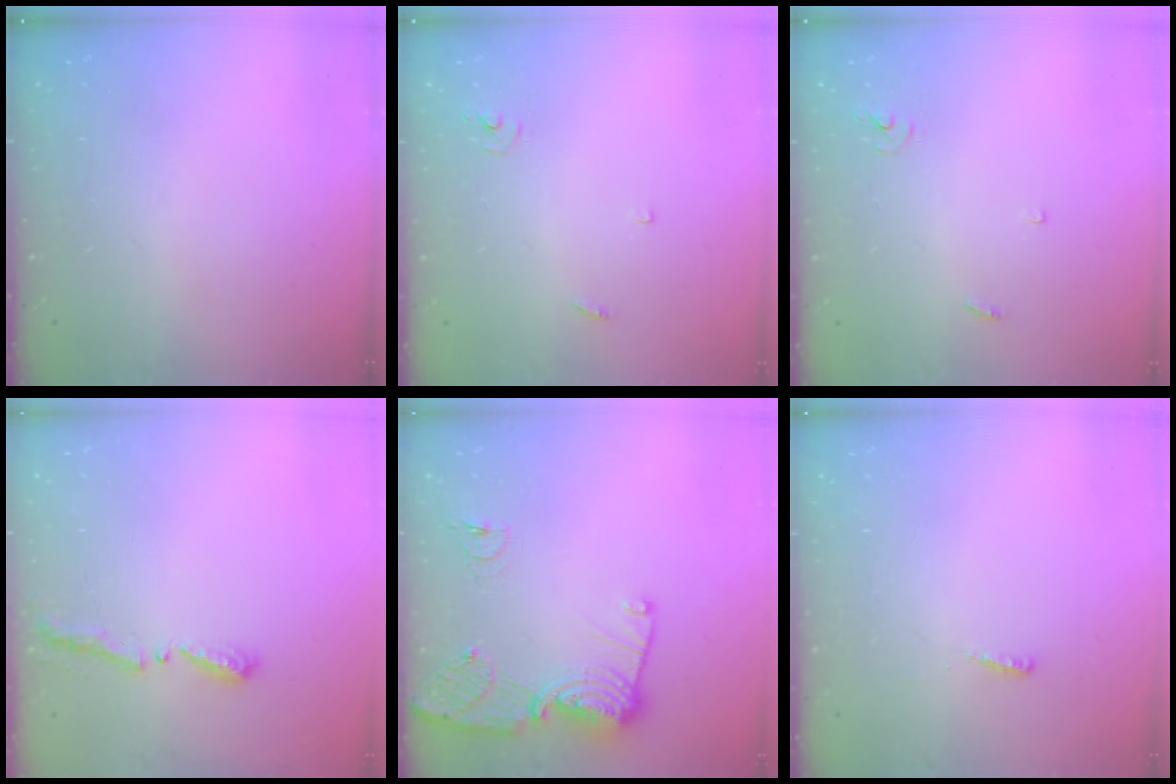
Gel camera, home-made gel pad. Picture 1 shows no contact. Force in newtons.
{"total": 3.0, "press": 3.0, "slide": 0.2}
{"total": 3.0, "press": 3.0, "slide": 0.2}
{"total": 5.1, "press": 5.0, "slide": 0.6}
{"total": 13.9, "press": 13.8, "slide": 1.5}
{"total": 3.1, "press": 3.0, "slide": 0.9}